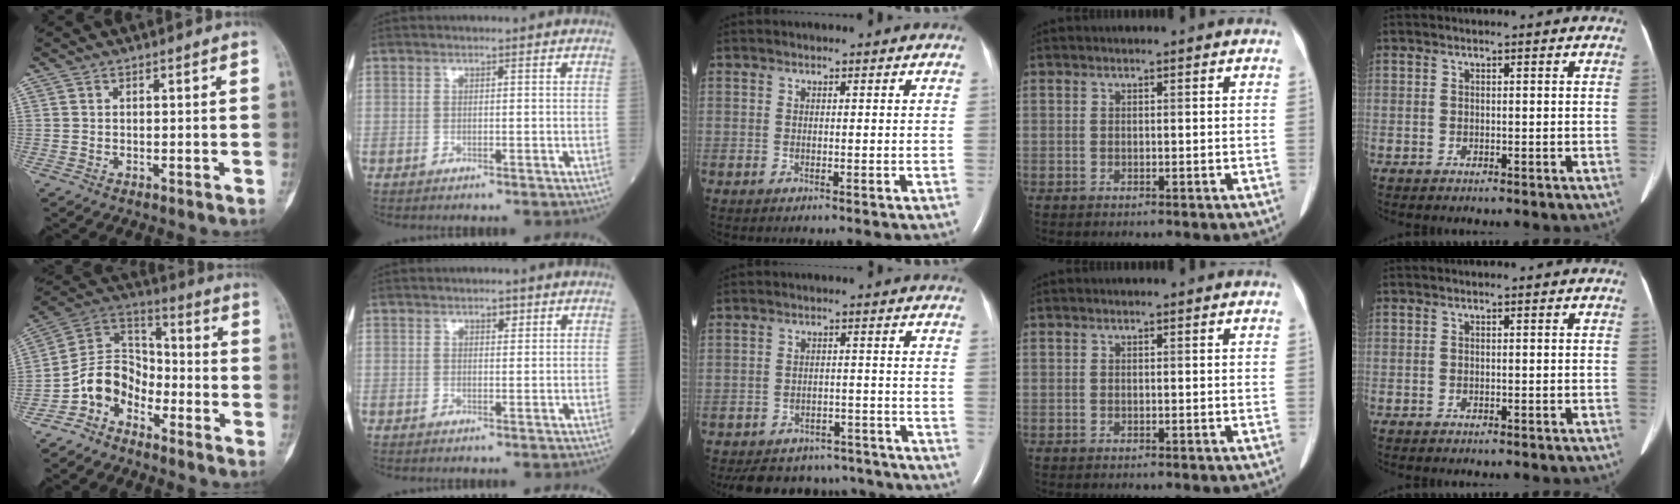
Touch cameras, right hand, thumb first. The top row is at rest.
{"thumb": {"total": 10.2, "force": [-6.2, 7.2, 3.7], "torque": [-0.047, 0.081, -0.138]}, "index": {"total": 1.4, "force": [0.8, 0.5, 1.0], "torque": [-0.014, 0.001, 0.011]}, "middle": {"total": 14.9, "force": [-13.2, 6.1, 3.3], "torque": [-0.064, 0.015, -0.161]}}